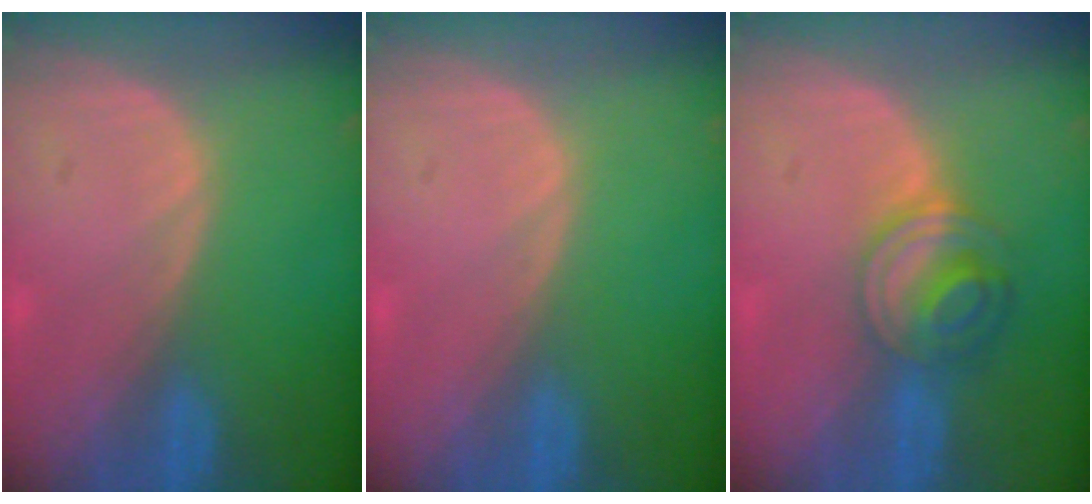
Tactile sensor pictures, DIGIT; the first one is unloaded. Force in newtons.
{"total": 0.0}
{"total": 6.1, "press": 5.4, "slide": 2.8}